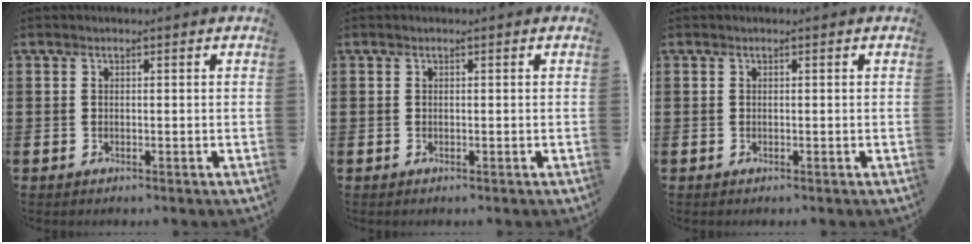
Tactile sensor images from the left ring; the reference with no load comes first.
{"total": 0.0}
{"total": 0.0}